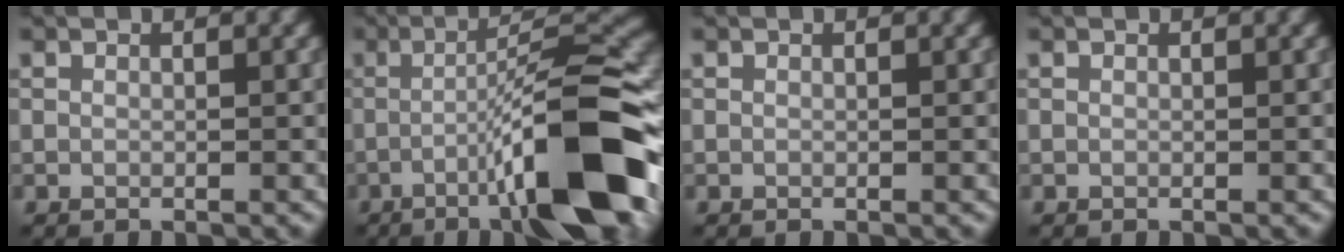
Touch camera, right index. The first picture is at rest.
{"total": 12.8, "force": [-4.5, 2.1, 11.8], "torque": [-0.156, 0.020, -0.073]}
{"total": 0.0}
{"total": 0.0}